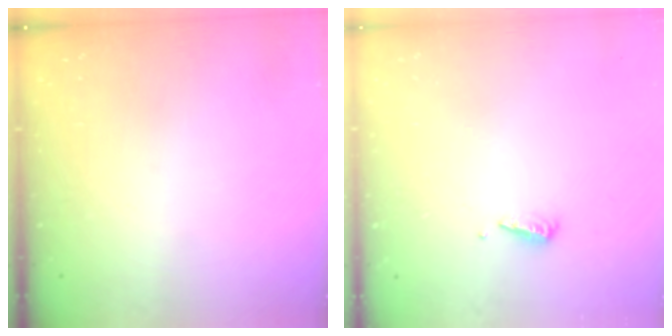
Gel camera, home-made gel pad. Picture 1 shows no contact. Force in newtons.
{"total": 2.9, "press": 2.9, "slide": 0.4}